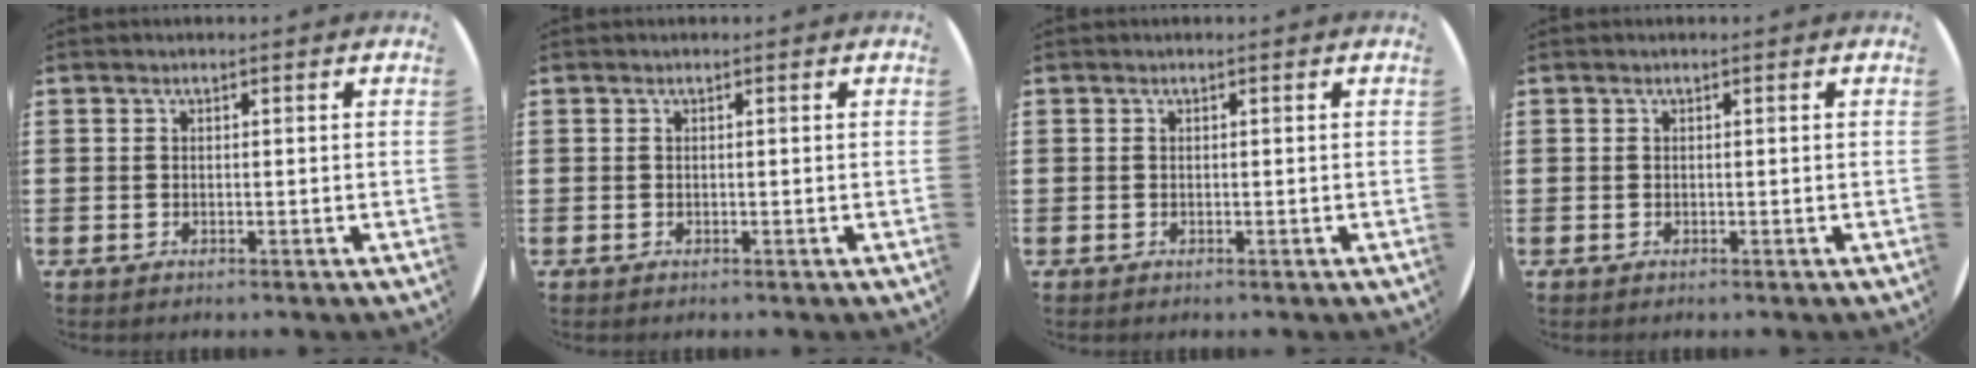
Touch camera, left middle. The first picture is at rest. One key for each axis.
{"total": 0.0}
{"total": 0.0}
{"total": 0.0}